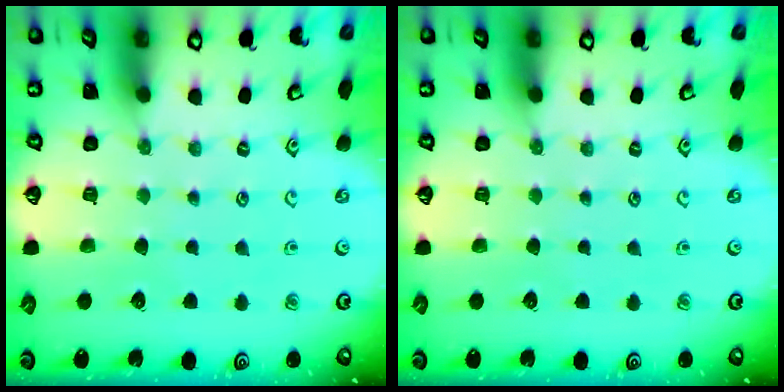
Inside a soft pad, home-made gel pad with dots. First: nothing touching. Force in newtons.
{"total": 0.0}